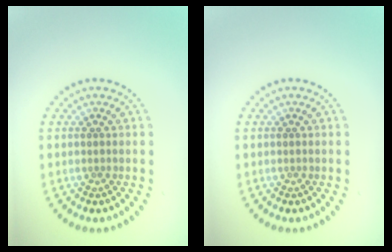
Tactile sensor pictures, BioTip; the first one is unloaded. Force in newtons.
{"total": 0.0}